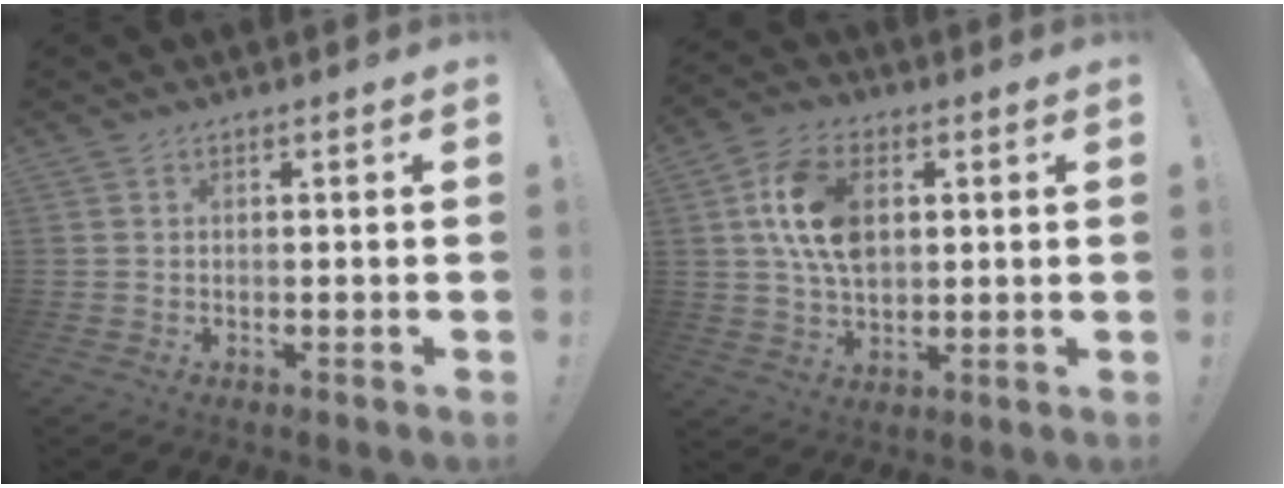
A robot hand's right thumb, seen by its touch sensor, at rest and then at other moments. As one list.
[{"total": 14.2, "force": [3.1, 9.5, 10.1], "torque": [-0.201, 0.014, 0.059]}]